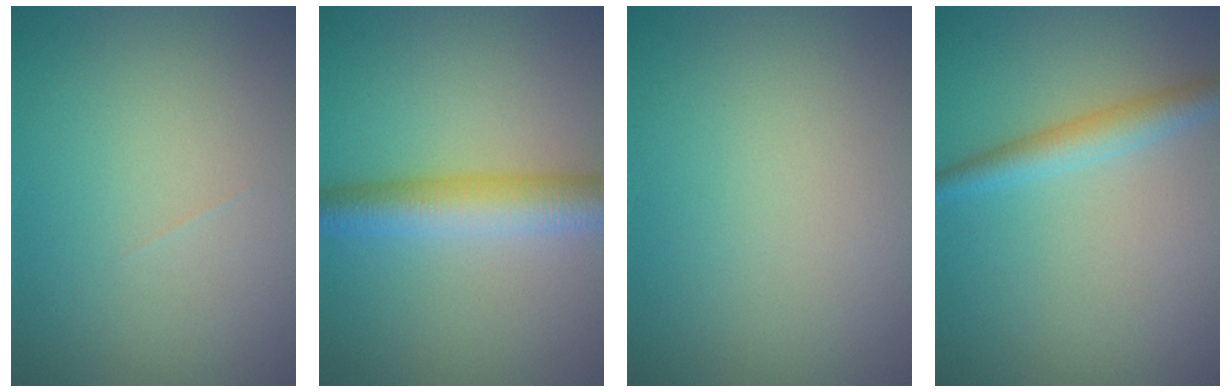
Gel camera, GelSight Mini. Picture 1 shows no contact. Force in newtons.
{"total": 5.0, "press": 5.0, "slide": 0.0}
{"total": 0.0}
{"total": 2.7, "press": 2.7, "slide": 0.1}